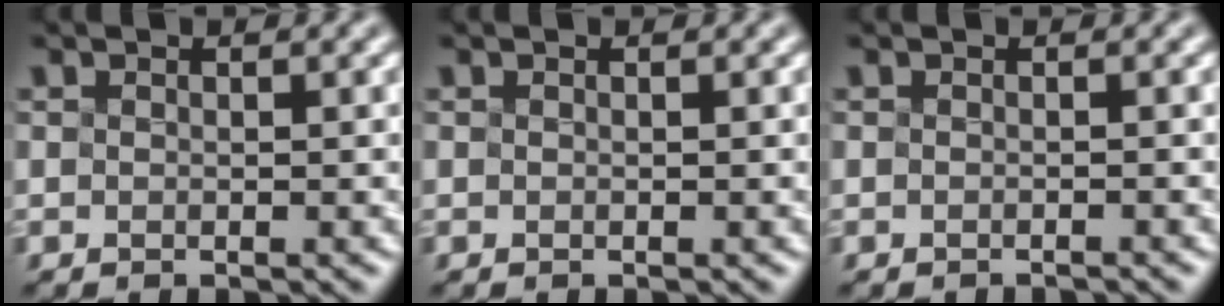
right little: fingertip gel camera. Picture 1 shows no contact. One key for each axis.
{"total": 0.0}
{"total": 1.2, "fx": -1.2, "fy": -0.1, "fz": 0.2, "tx": 0.006, "ty": -0.010, "tz": -0.018}